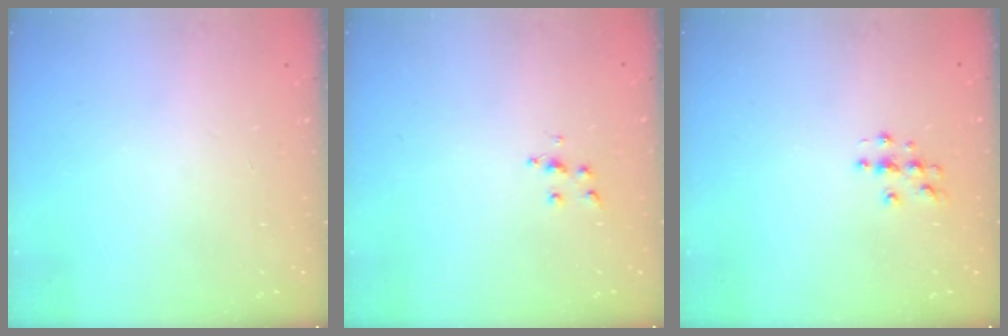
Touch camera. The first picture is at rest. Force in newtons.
{"total": 5.9, "press": 5.9, "slide": 0.3}
{"total": 4.1, "press": 4.1, "slide": 0.5}